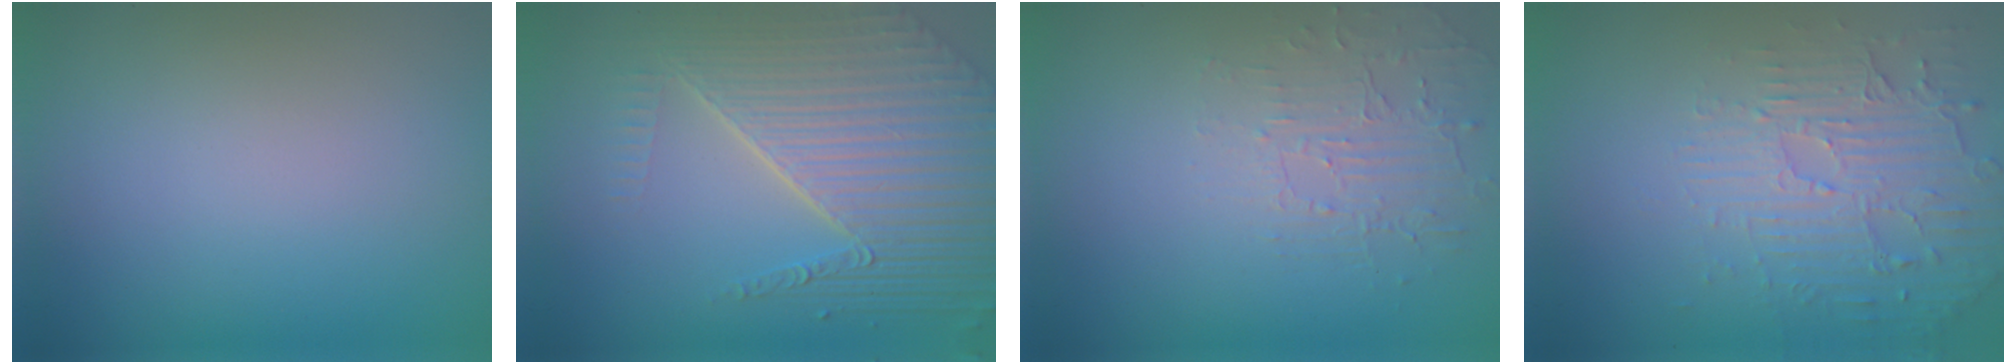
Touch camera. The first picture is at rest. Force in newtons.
{"total": 8.6, "press": 5.7, "slide": 6.5}
{"total": 1.9, "press": 0.8, "slide": 1.7}
{"total": 4.8, "press": 3.3, "slide": 3.4}